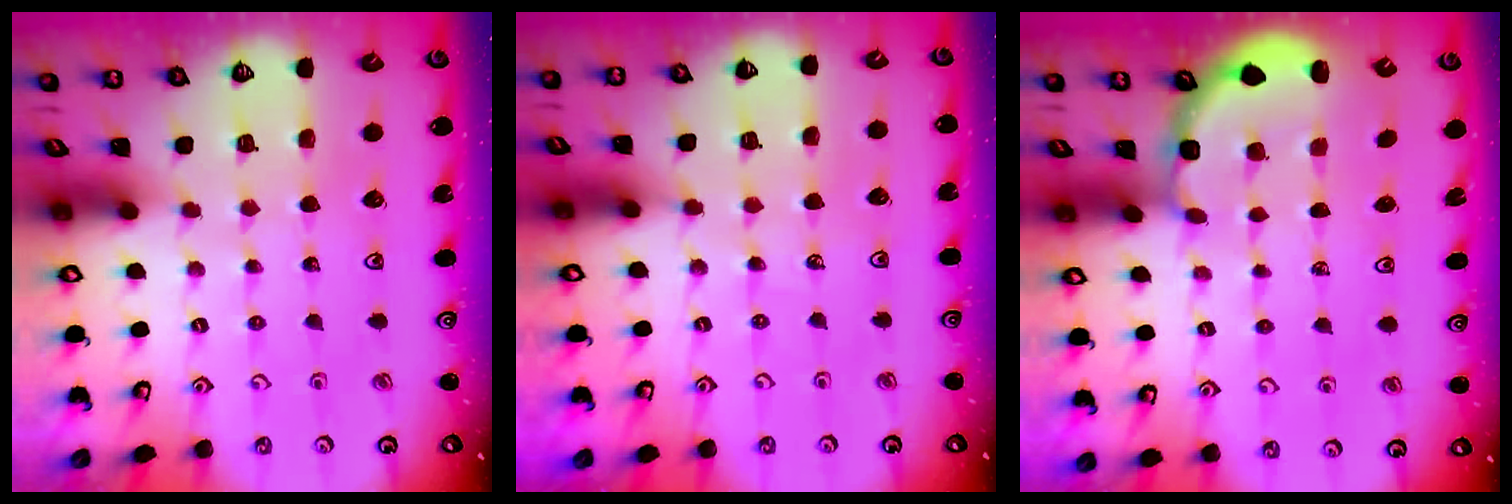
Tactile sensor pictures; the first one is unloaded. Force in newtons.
{"total": 4.4, "press": 4.4, "slide": 0.6}
{"total": 3.1, "press": 2.5, "slide": 1.9}